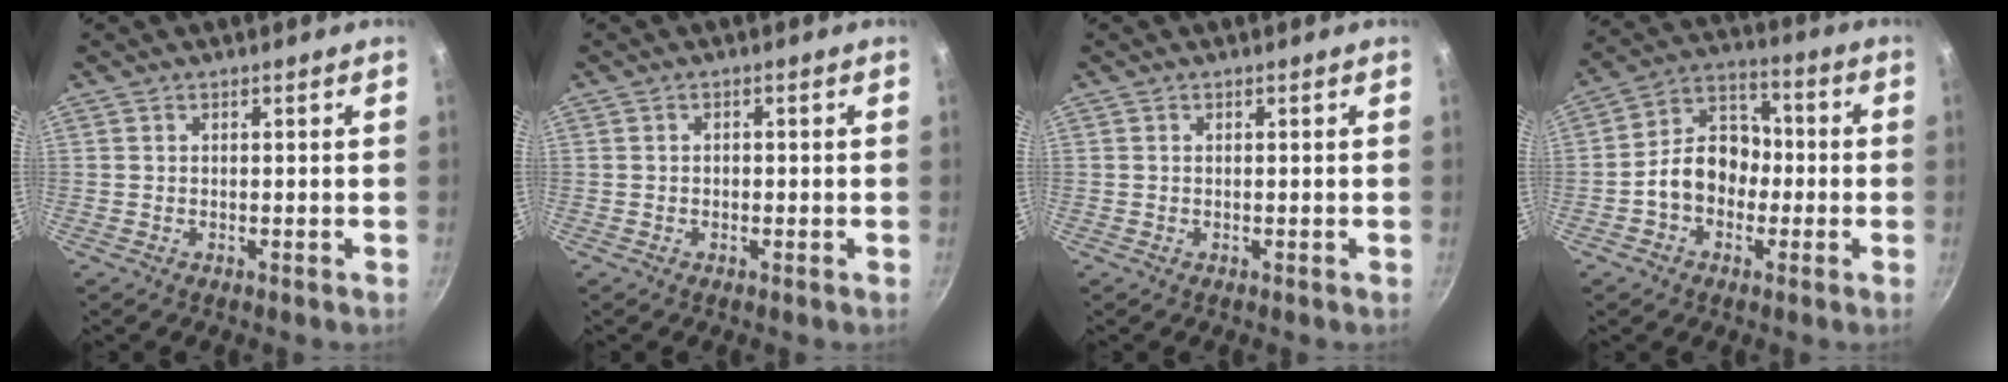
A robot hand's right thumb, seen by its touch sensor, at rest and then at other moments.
{"total": 0.8, "force": [-0.2, 0.7, 0.3], "torque": [-0.004, 0.003, -0.004]}
{"total": 0.0}
{"total": 11.2, "force": [-2.0, 8.7, 6.8], "torque": [-0.063, 0.043, -0.051]}